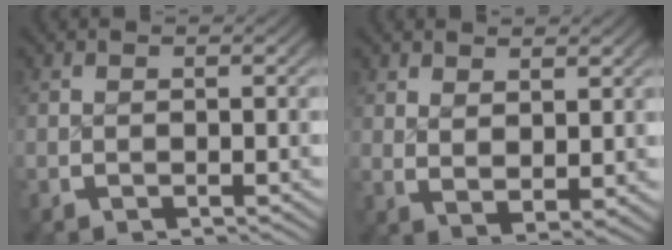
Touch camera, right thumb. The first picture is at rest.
{"total": 2.7, "force": [1.5, 1.3, 1.9], "torque": [-0.030, -0.011, 0.040]}